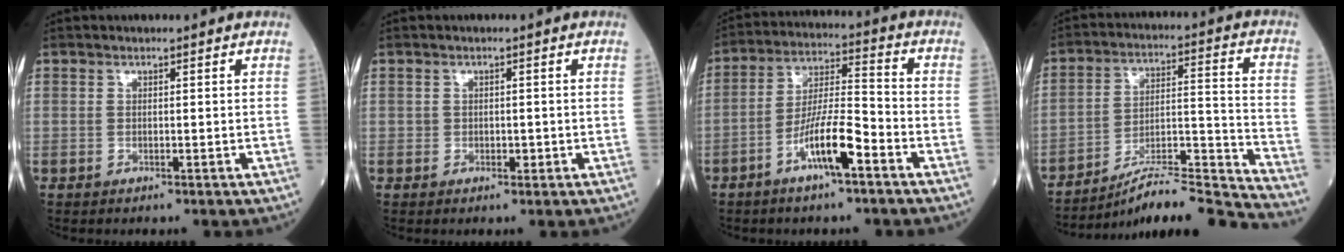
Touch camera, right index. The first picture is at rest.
{"total": 1.2, "force": [-0.2, 1.0, 0.7], "torque": [-0.008, 0.003, 0.002]}
{"total": 9.4, "force": [-4.8, 1.2, 8.0], "torque": [-0.156, 0.004, -0.086]}
{"total": 16.6, "force": [-15.7, -2.1, 4.7], "torque": [-0.065, 0.025, -0.256]}